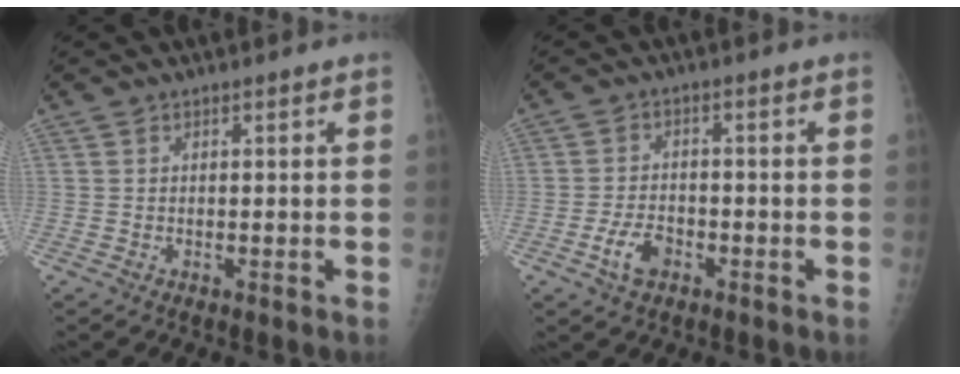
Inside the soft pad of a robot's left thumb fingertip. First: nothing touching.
{"total": 5.2, "force": [-2.6, 3.1, 3.2], "torque": [-0.056, 0.018, -0.046]}